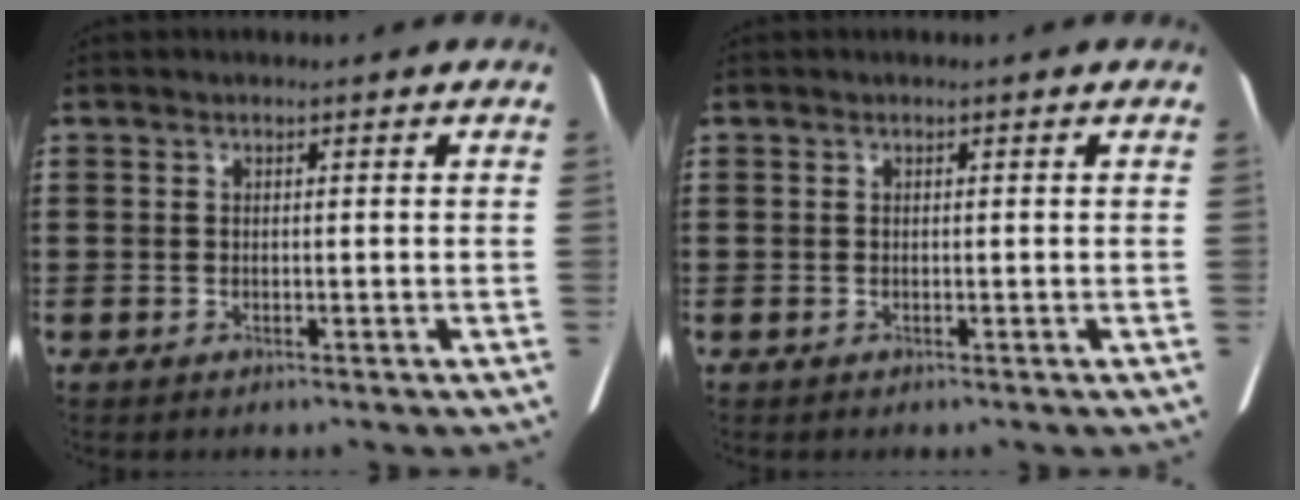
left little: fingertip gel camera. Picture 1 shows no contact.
{"total": 0.0}